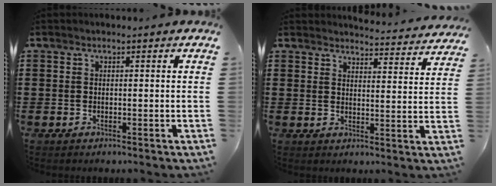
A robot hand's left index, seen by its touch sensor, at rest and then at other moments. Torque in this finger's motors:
{"motor_torque": [1.66, -0.47, 0.12, -0.01]}